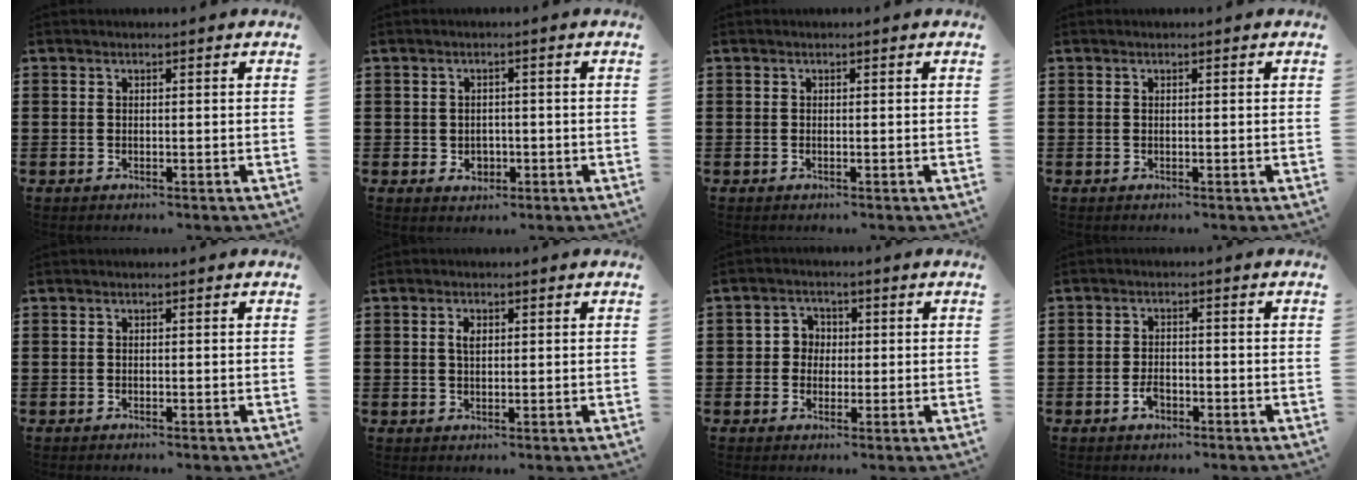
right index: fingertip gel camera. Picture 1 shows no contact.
{"total": 2.0, "force": [-0.4, 1.8, 0.6], "torque": [-0.019, 0.006, -0.012]}
{"total": 0.0}
{"total": 0.0}
{"total": 0.0}
{"total": 2.0, "force": [0.5, 1.1, 1.6], "torque": [-0.035, 0.008, 0.007]}
{"total": 3.1, "force": [-0.3, 2.9, 1.0], "torque": [-0.032, 0.010, -0.011]}
{"total": 2.3, "force": [-1.3, 1.3, 1.4], "torque": [-0.030, 0.002, -0.025]}